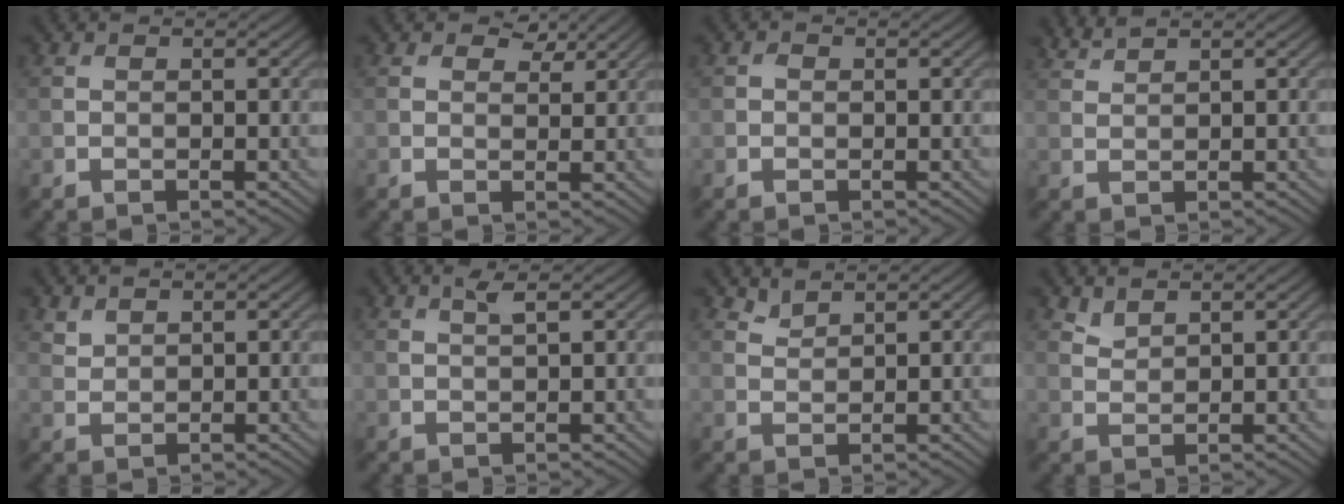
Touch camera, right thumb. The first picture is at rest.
{"total": 2.8, "force": [1.9, 1.5, 1.4], "torque": [-0.019, -0.004, 0.031]}
{"total": 0.5, "force": [0.1, 0.5, 0.2], "torque": [-0.001, -0.003, -0.002]}
{"total": 1.7, "force": [1.6, 0.1, 0.6], "torque": [-0.020, 0.005, 0.040]}
{"total": 1.6, "force": [1.4, 0.7, 0.5], "torque": [-0.016, -0.001, 0.035]}
{"total": 1.6, "force": [1.0, 0.1, 1.3], "torque": [-0.033, 0.004, 0.020]}
{"total": 1.7, "force": [1.6, 0.3, 0.4], "torque": [-0.017, -0.003, 0.040]}
{"total": 1.9, "force": [1.8, 0.6, 0.6], "torque": [-0.020, -0.003, 0.043]}